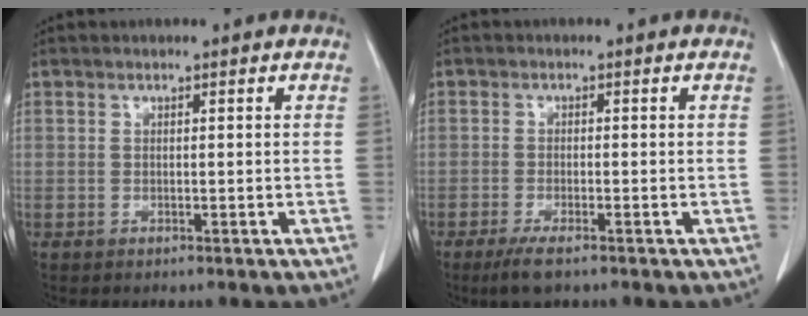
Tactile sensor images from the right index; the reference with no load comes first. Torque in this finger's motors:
{"motor_torque": [0.38, -0.35, 0.13, 0.04]}